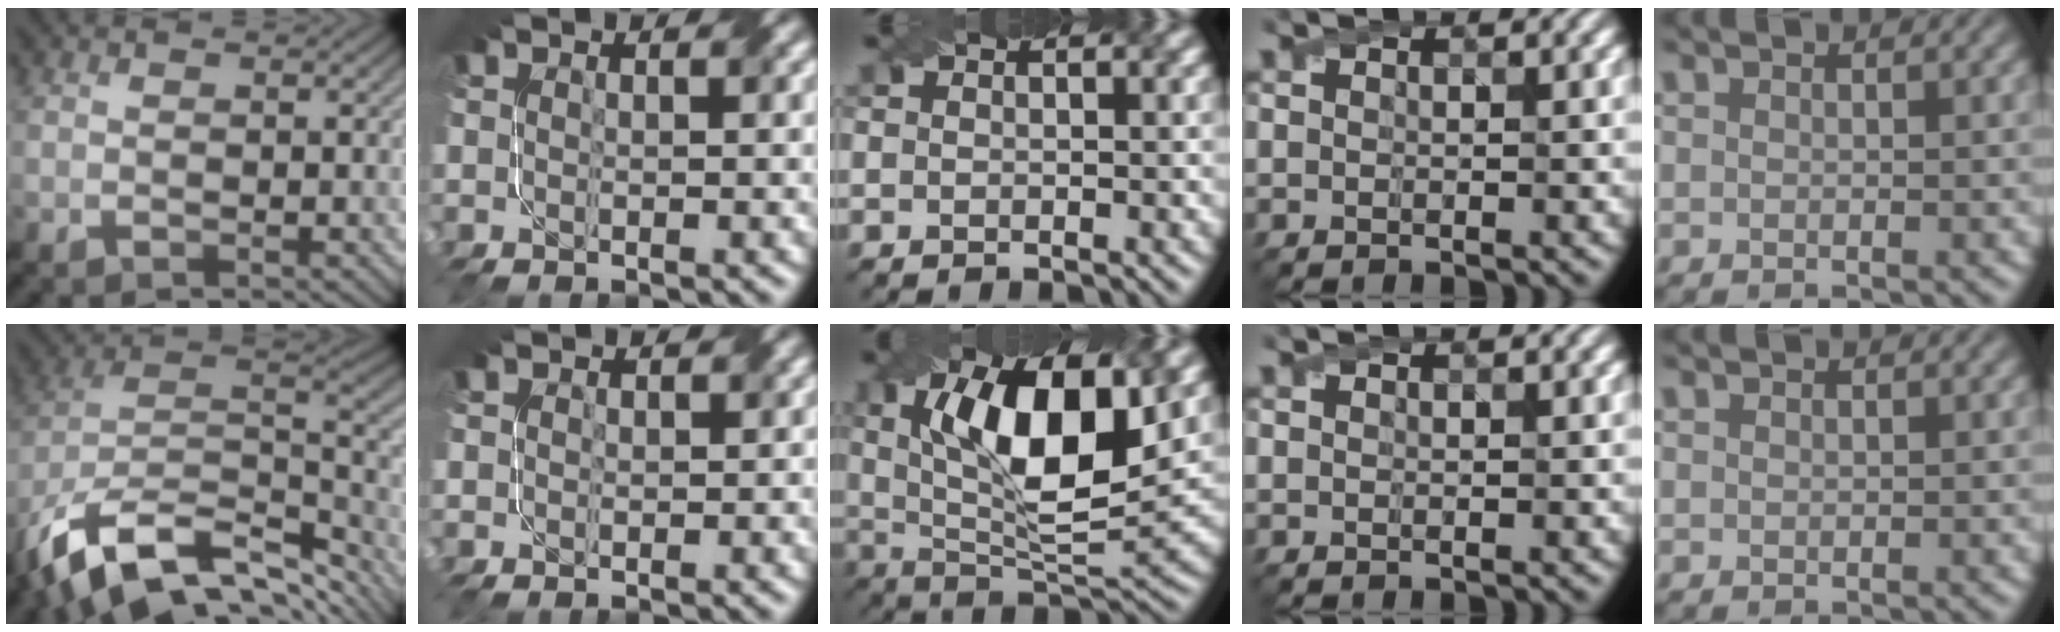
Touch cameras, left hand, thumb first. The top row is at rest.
{"thumb": {"total": 17.0, "force": [-9.4, 8.8, 11.2], "torque": [-0.261, -0.023, -0.151]}, "index": {"total": 0.8, "force": [0.2, 0.7, 0.2], "torque": [0.000, -0.004, -0.003]}, "middle": {"total": 12.1, "force": [3.0, 4.4, 10.9], "torque": [-0.171, 0.003, 0.049]}, "little": {"total": 0.5, "force": [-0.1, -0.3, -0.5], "torque": [0.003, 0.000, 0.004]}}